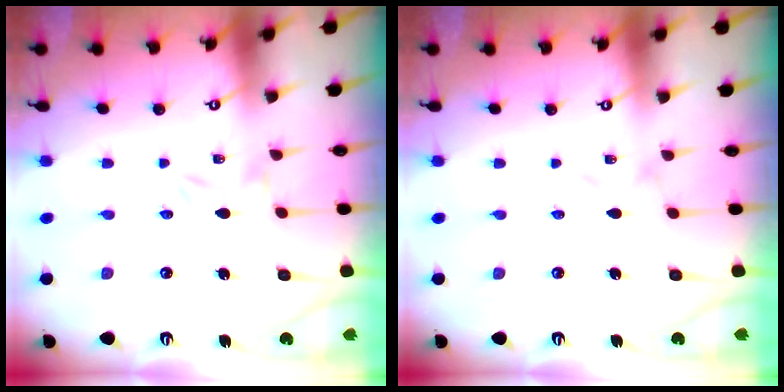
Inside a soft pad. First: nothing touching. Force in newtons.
{"total": 0.9, "press": 0.9, "slide": 0.1}